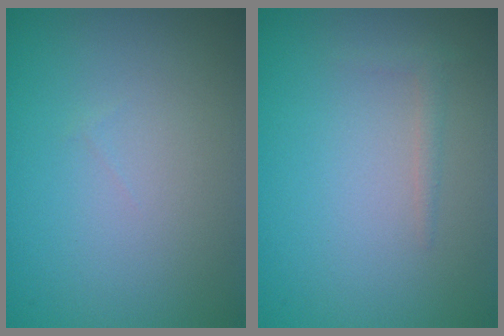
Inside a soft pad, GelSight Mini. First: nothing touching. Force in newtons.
{"total": 0.8, "press": 0.8, "slide": 0.0}